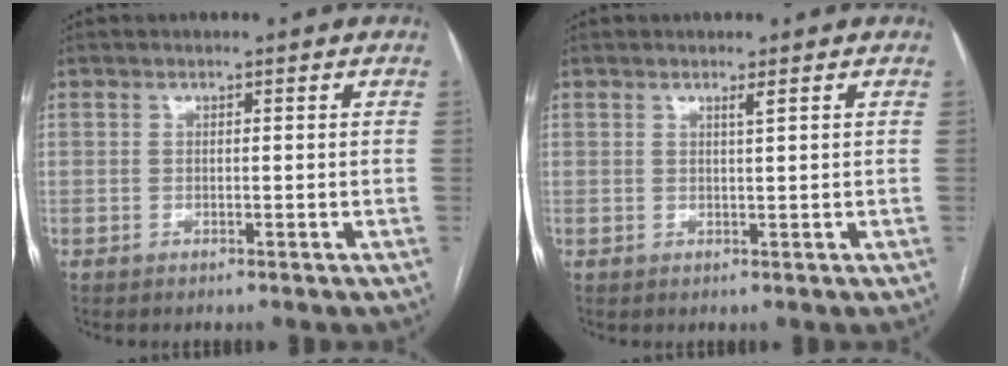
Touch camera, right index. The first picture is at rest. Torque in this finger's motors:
{"motor_torque": [0.12, 0.16, -0.01, 0.01]}